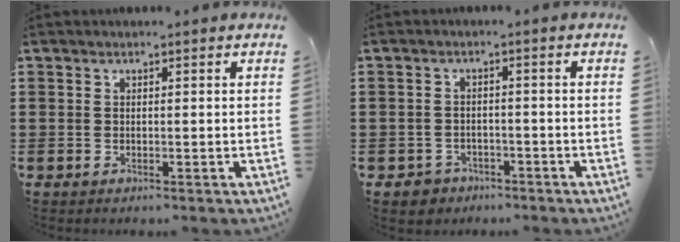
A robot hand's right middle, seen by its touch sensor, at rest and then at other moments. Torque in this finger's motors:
{"motor_torque": [0.73, -0.53, 0.02, 0.03]}